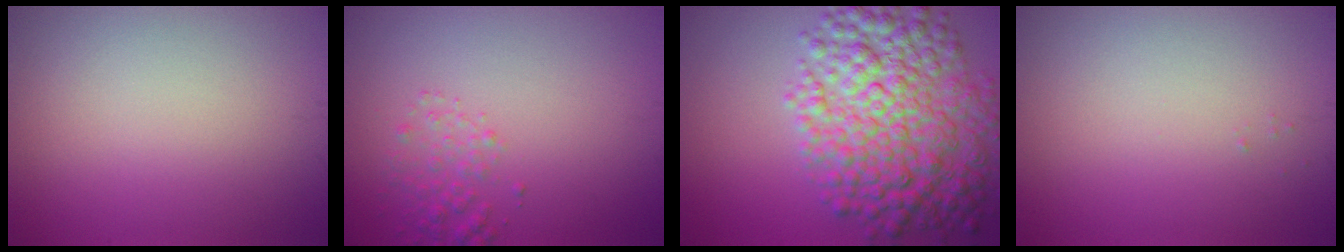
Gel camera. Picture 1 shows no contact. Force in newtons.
{"total": 1.8, "press": 1.8, "slide": 0.1}
{"total": 9.5, "press": 9.5, "slide": 0.1}
{"total": 0.0}